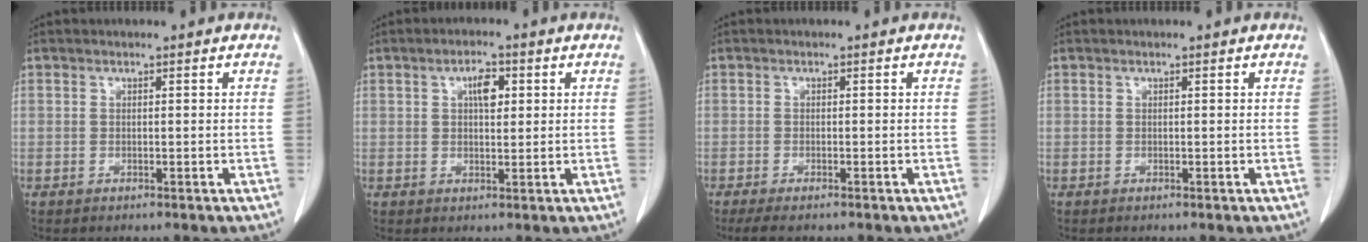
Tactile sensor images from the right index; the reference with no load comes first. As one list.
[{"total": 3.6, "force": [1.2, 1.5, 3.0], "torque": [-0.050, 0.004, 0.018]}, {"total": 3.4, "force": [-2.8, 0.6, 2.0], "torque": [-0.031, -0.009, -0.039]}, {"total": 0.0}]